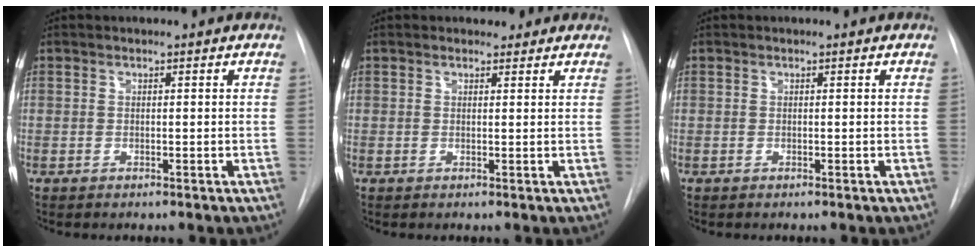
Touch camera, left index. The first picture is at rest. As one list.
[{"total": 2.0, "force": [1.7, 1.0, 0.3], "torque": [0.000, 0.006, 0.018]}, {"total": 0.0}]